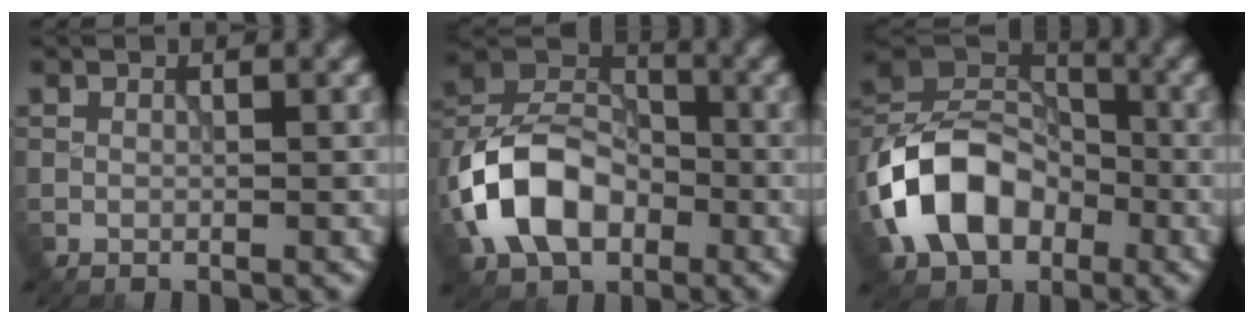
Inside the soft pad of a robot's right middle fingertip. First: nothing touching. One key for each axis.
{"total": 9.6, "fx": -3.3, "fy": 6.6, "fz": 6.2, "tx": -0.123, "ty": 0.012, "tz": -0.077}
{"total": 10.8, "fx": -3.8, "fy": 7.7, "fz": 6.6, "tx": -0.130, "ty": 0.007, "tz": -0.084}